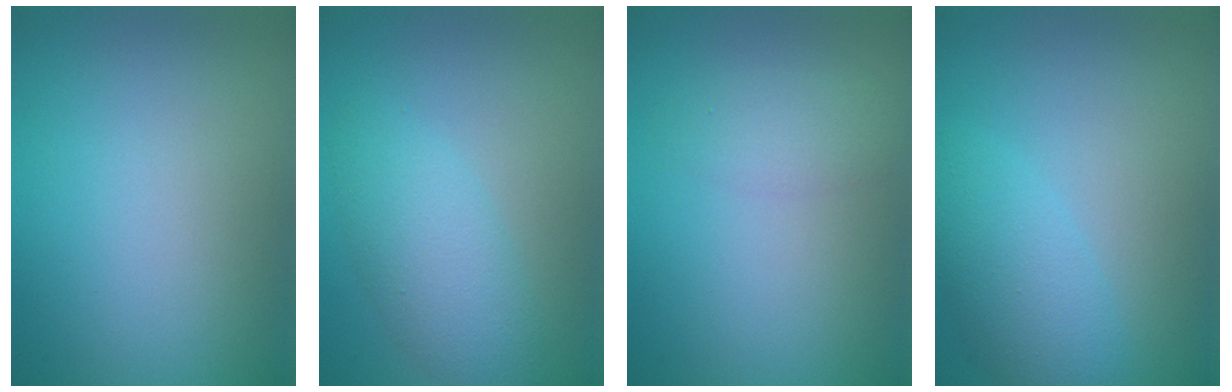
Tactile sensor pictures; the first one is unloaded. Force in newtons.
{"total": 3.7, "press": 3.7, "slide": 0.2}
{"total": 1.7, "press": 1.7, "slide": 0.1}
{"total": 3.4, "press": 3.4, "slide": 0.2}